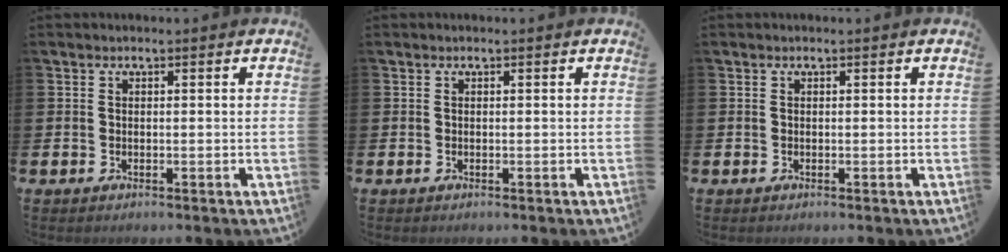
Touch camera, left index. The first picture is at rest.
{"total": 0.0}
{"total": 0.0}